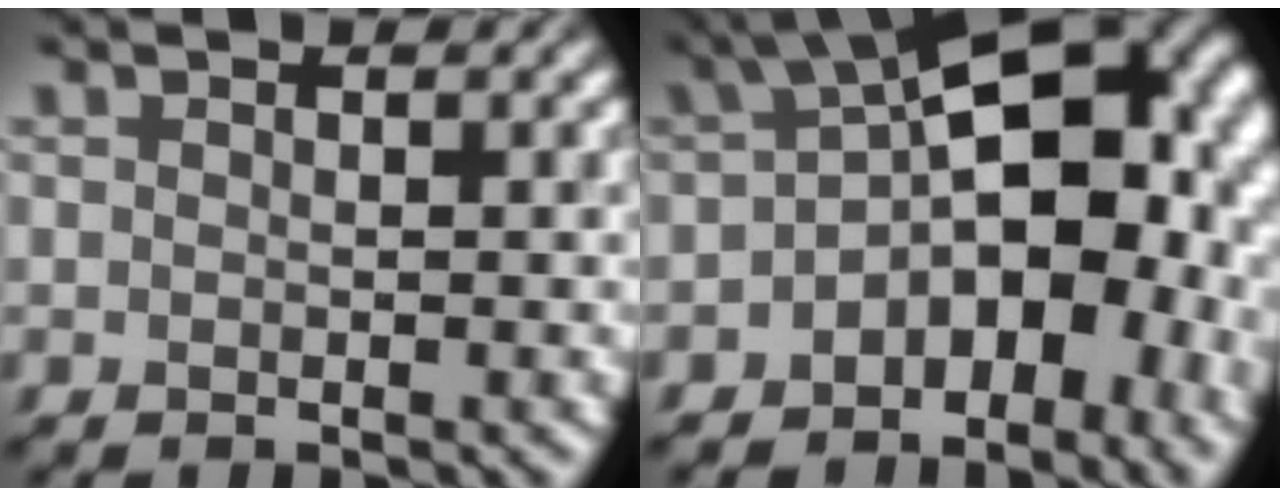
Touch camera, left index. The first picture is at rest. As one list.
[{"total": 12.5, "force": [-1.9, 7.6, 9.7], "torque": [-0.106, 0.013, -0.039]}]